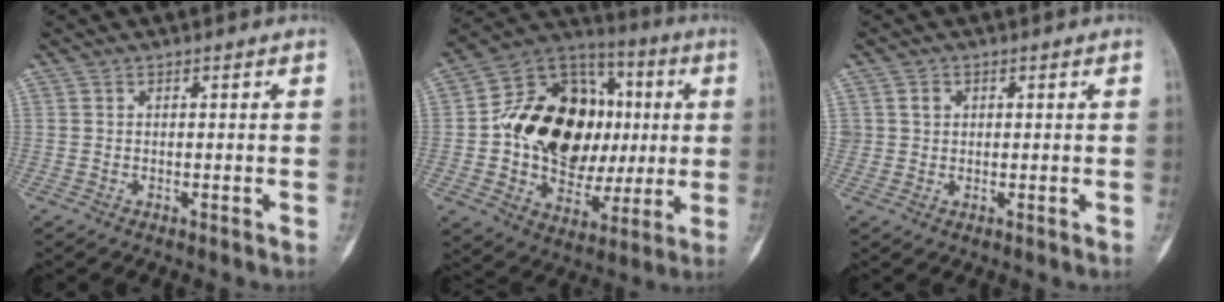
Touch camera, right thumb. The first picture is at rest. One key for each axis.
{"total": 26.8, "fx": 1.4, "fy": 19.0, "fz": 18.8, "tx": -0.271, "ty": 0.030, "tz": 0.032}
{"total": 2.1, "fx": 0.4, "fy": 2.0, "fz": 0.6, "tx": 0.007, "ty": 0.001, "tz": 0.007}